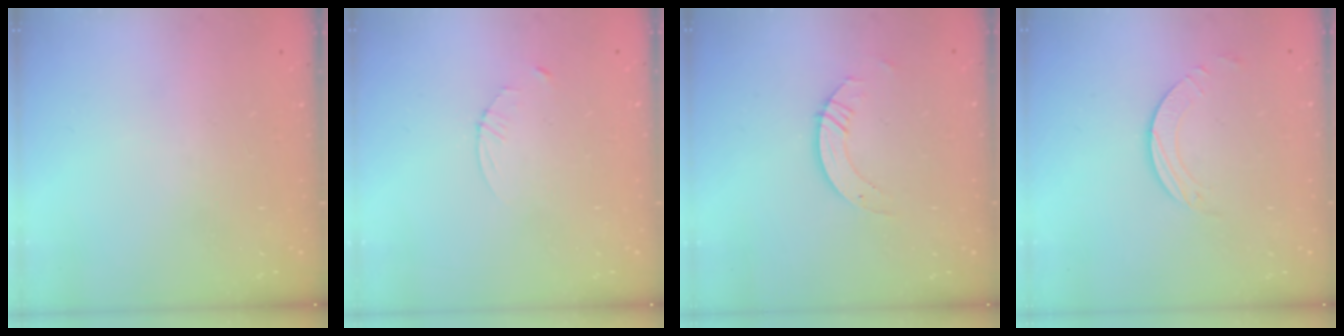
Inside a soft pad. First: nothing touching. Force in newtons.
{"total": 2.3, "press": 2.3, "slide": 0.3}
{"total": 3.7, "press": 3.6, "slide": 0.4}
{"total": 2.5, "press": 2.5, "slide": 0.2}